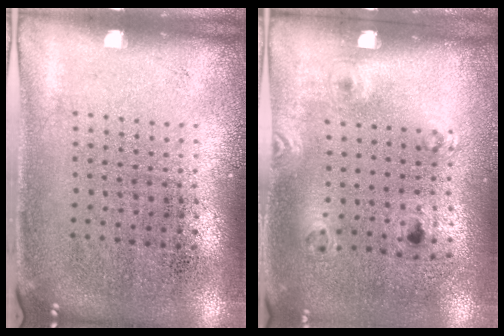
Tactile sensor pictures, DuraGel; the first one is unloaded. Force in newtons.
{"total": 1.3, "press": 0.8, "slide": 1.0}